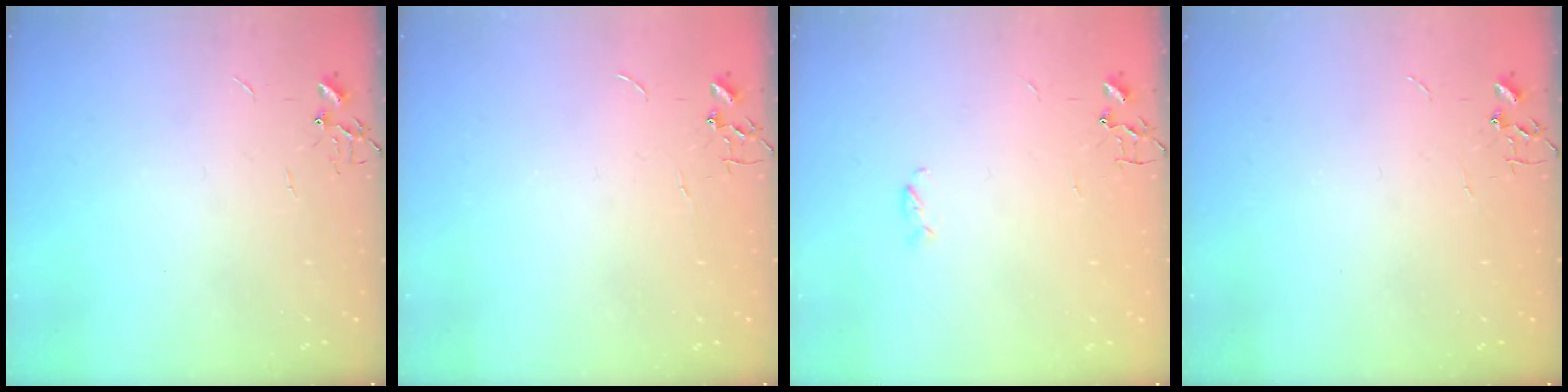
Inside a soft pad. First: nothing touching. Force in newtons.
{"total": 0.0}
{"total": 2.9, "press": 2.9, "slide": 0.3}
{"total": 0.0}